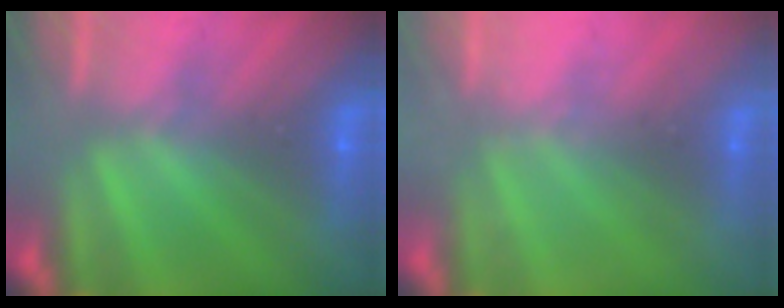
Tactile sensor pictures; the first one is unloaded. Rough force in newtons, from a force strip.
{"total": 2.0}